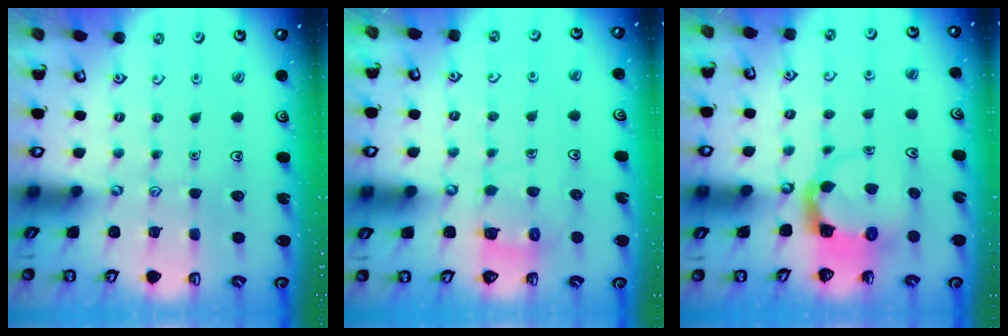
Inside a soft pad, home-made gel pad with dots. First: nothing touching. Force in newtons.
{"total": 6.3, "press": 6.3, "slide": 0.5}
{"total": 3.7, "press": 3.6, "slide": 0.7}